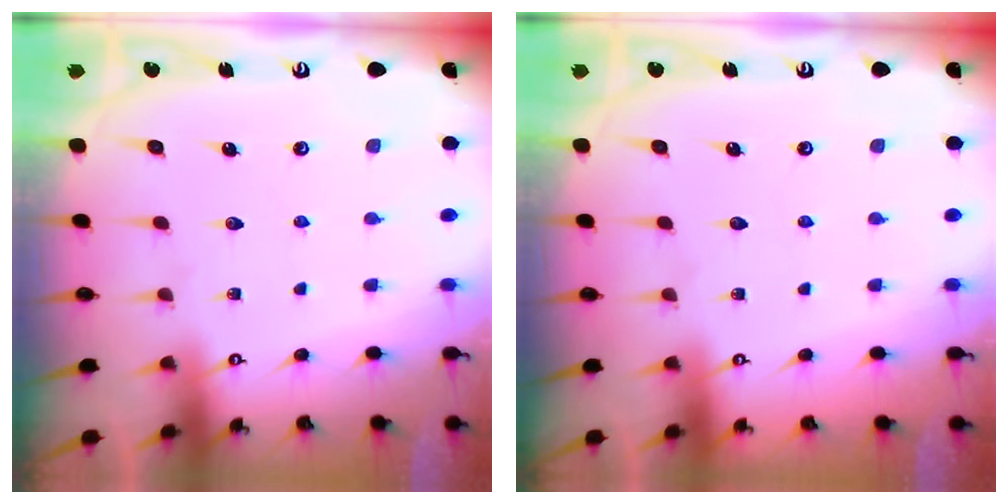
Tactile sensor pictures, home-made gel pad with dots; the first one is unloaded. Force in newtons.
{"total": 0.0}